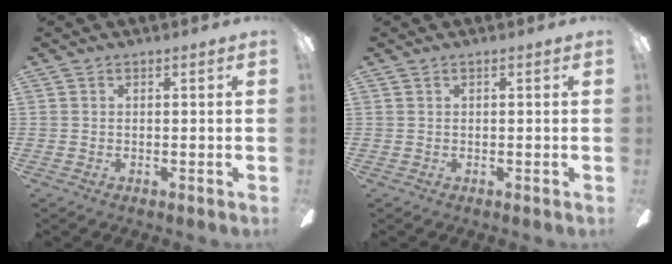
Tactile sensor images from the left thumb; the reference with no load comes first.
{"total": 0.0}